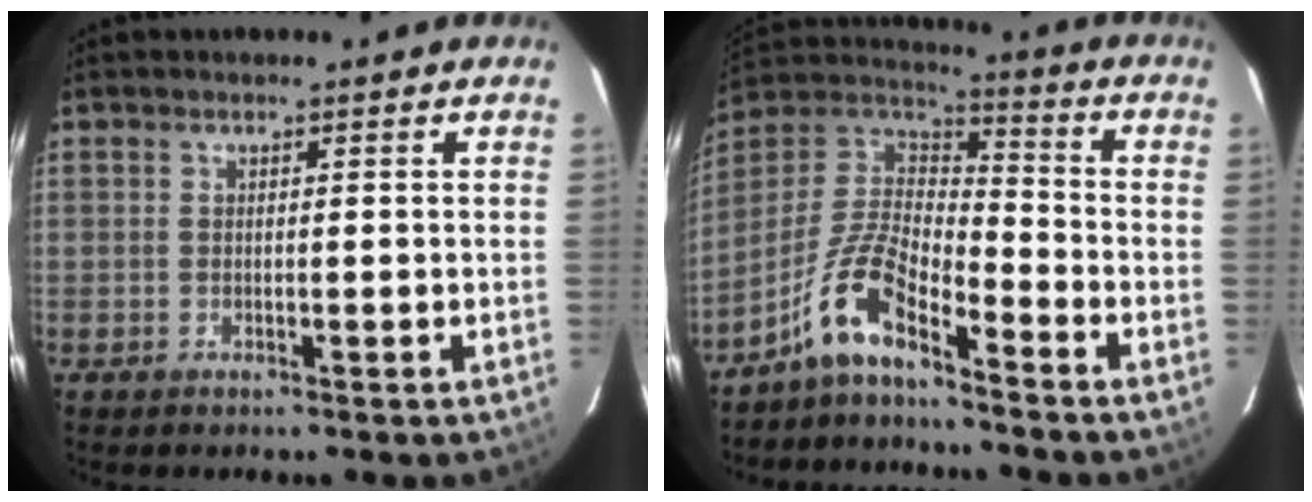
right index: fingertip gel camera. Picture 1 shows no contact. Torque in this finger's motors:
{"motor_torque": [1.04, -1.10, 0.48, 0.15]}